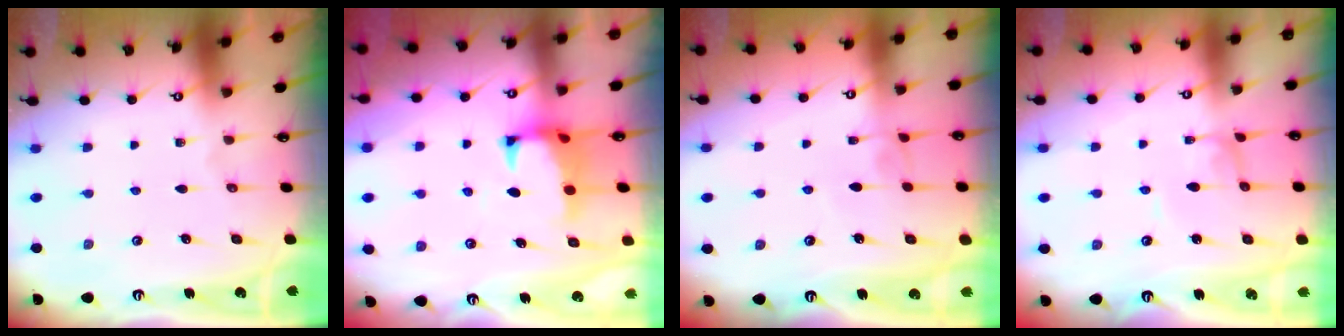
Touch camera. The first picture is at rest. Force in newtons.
{"total": 1.0, "press": 0.2, "slide": 1.0}
{"total": 3.2, "press": 3.1, "slide": 0.2}
{"total": 2.2, "press": 2.2, "slide": 0.1}